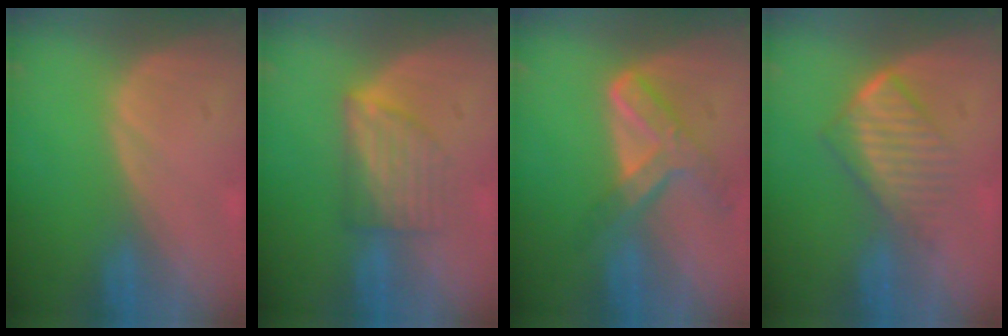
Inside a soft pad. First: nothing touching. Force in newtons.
{"total": 5.9, "press": 5.6, "slide": 1.8}
{"total": 7.5, "press": 6.2, "slide": 4.2}
{"total": 6.9, "press": 5.9, "slide": 3.5}